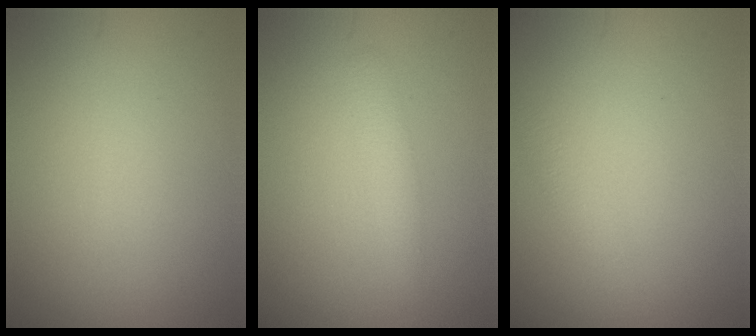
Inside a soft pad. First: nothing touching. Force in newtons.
{"total": 1.6, "press": 1.6, "slide": 0.2}
{"total": 1.1, "press": 1.1, "slide": 0.0}